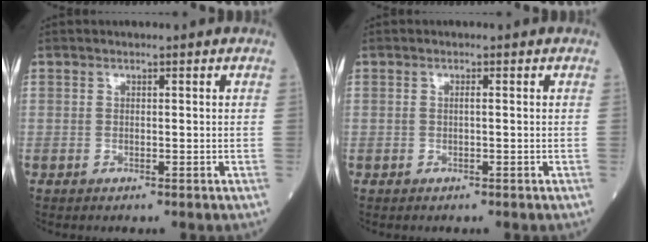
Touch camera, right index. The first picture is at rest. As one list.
[{"total": 0.9, "force": [0.1, 0.2, 0.9], "torque": [-0.016, 0.002, 0.001]}]